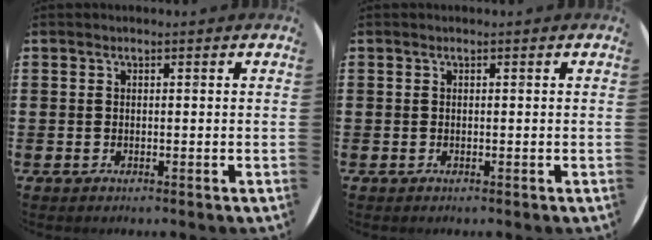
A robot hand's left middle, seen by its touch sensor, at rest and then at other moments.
{"total": 0.0}